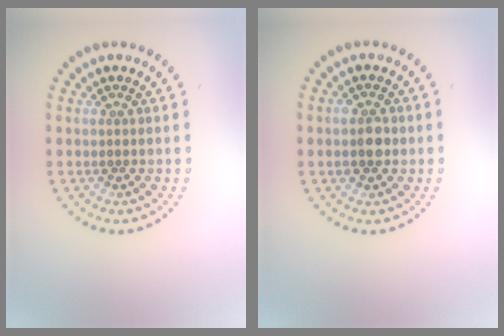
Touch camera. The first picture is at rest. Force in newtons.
{"total": 2.3, "press": 2.2, "slide": 0.3}